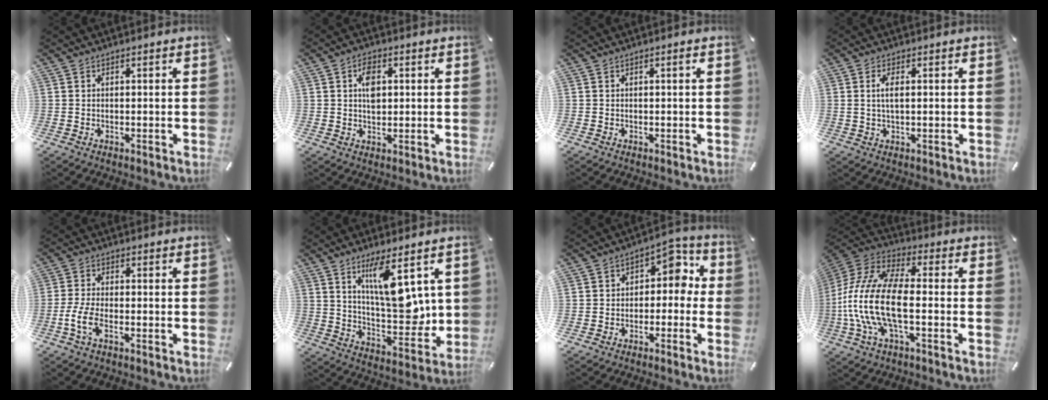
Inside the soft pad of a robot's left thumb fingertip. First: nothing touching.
{"total": 5.2, "force": [1.1, 3.3, 3.8], "torque": [-0.057, 0.000, 0.012]}
{"total": 0.7, "force": [0.2, 0.0, 0.6], "torque": [-0.011, 0.001, 0.002]}
{"total": 3.6, "force": [0.6, 1.4, 3.2], "torque": [-0.073, 0.003, 0.006]}
{"total": 5.8, "force": [-2.6, 2.4, 4.5], "torque": [-0.105, -0.002, -0.049]}
{"total": 14.0, "force": [6.7, 5.0, 11.2], "torque": [-0.181, -0.047, 0.110]}
{"total": 6.9, "force": [0.7, 5.2, 4.4], "torque": [-0.048, -0.002, 0.003]}
{"total": 17.4, "force": [-3.7, 8.2, 14.8], "torque": [-0.329, -0.002, -0.069]}